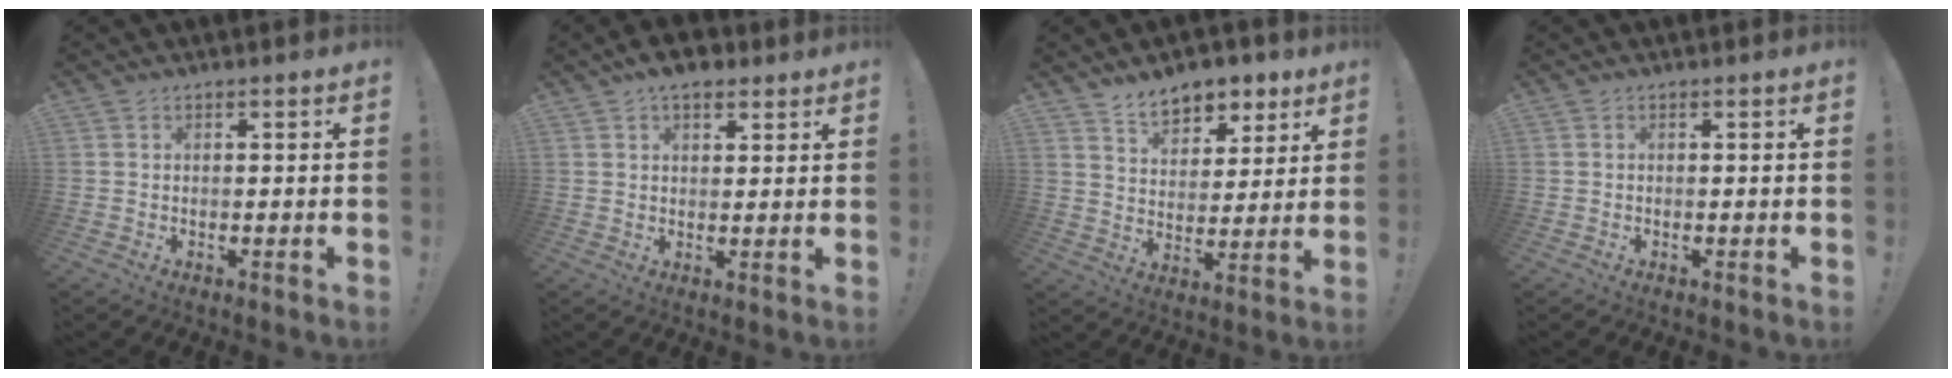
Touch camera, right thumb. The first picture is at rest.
{"total": 5.3, "force": [3.4, 3.1, 2.6], "torque": [-0.039, -0.010, 0.061]}
{"total": 10.0, "force": [7.4, 5.7, 3.5], "torque": [-0.052, -0.049, 0.141]}
{"total": 0.0}